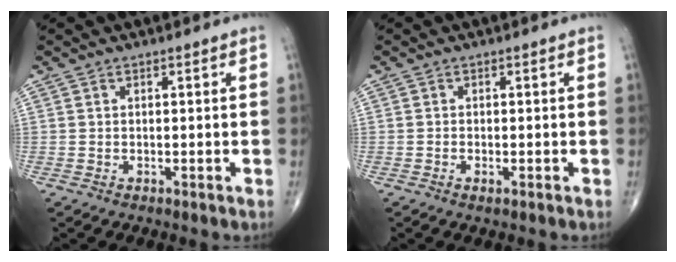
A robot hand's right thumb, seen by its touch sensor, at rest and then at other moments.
{"total": 0.9, "force": [-0.5, 0.2, 0.7], "torque": [-0.013, -0.002, -0.010]}